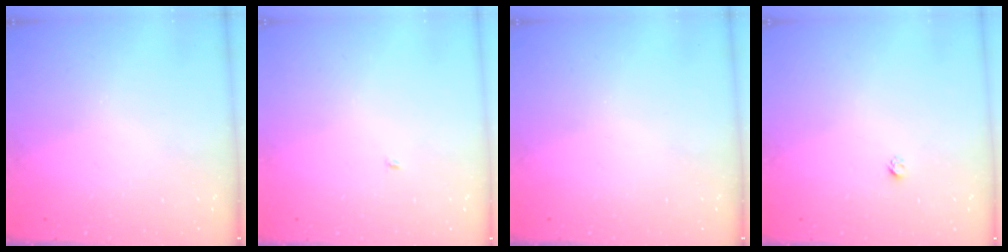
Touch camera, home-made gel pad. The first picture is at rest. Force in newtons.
{"total": 1.9, "press": 1.9, "slide": 0.2}
{"total": 0.0}
{"total": 1.9, "press": 1.9, "slide": 0.1}